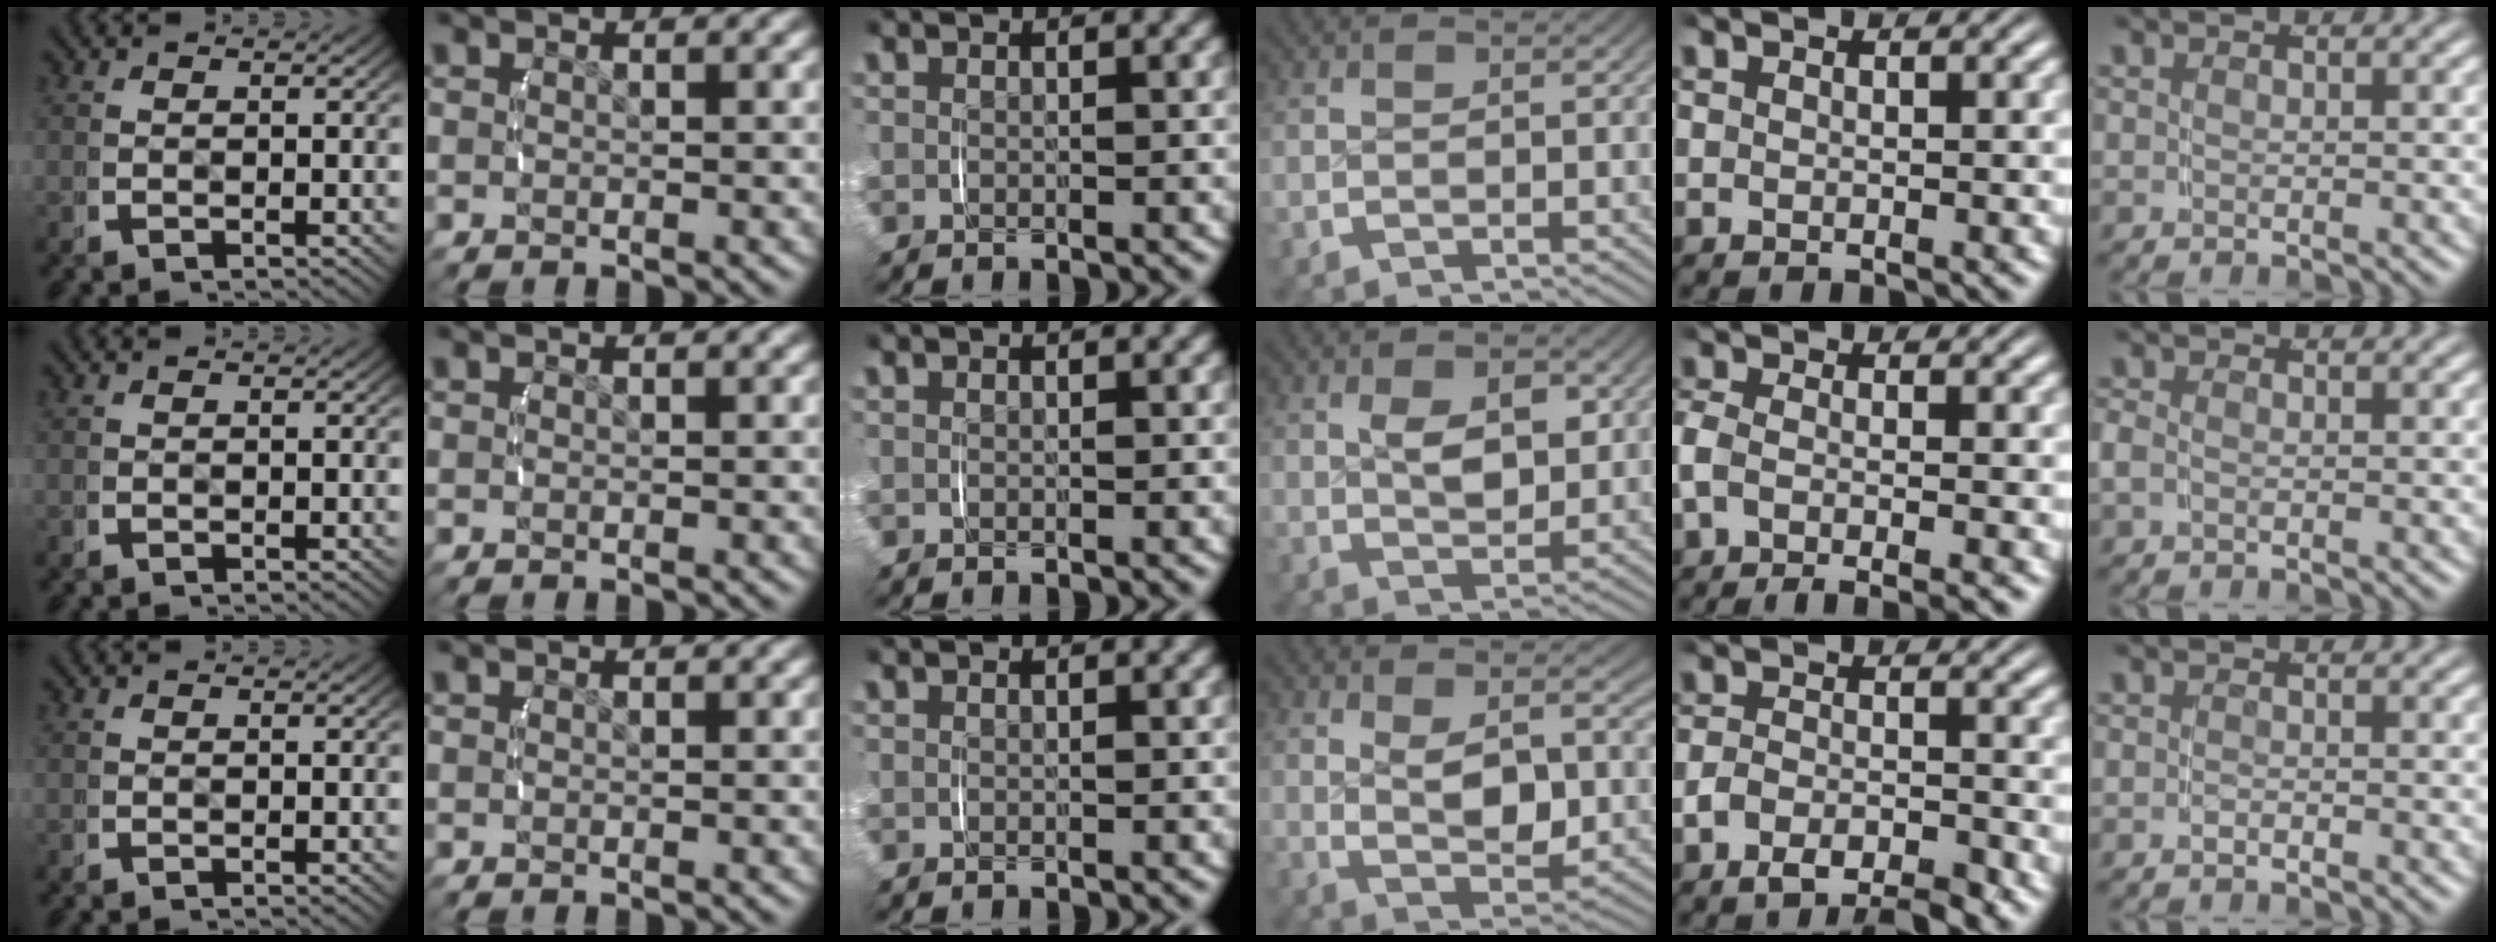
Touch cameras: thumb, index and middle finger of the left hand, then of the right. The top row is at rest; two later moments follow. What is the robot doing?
{"motion": "lift_and_place", "object": "ethernet cable"}